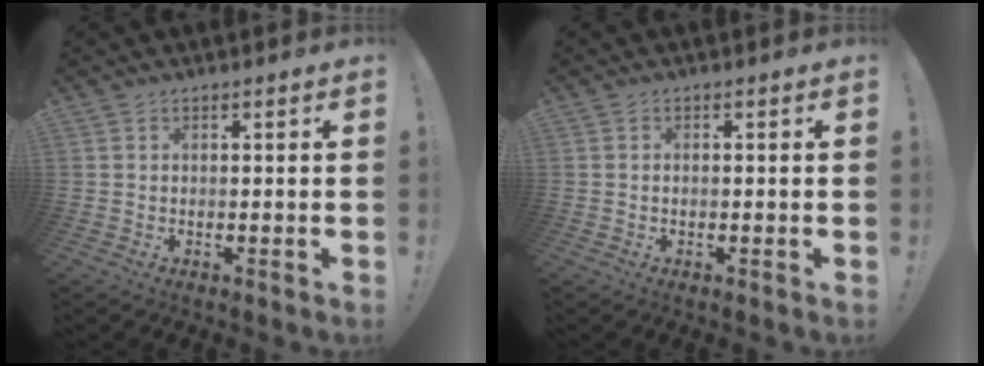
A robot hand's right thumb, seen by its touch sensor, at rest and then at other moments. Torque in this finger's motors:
{"motor_torque": [0.05, -0.22, 0.03, 0.27, 0.01]}